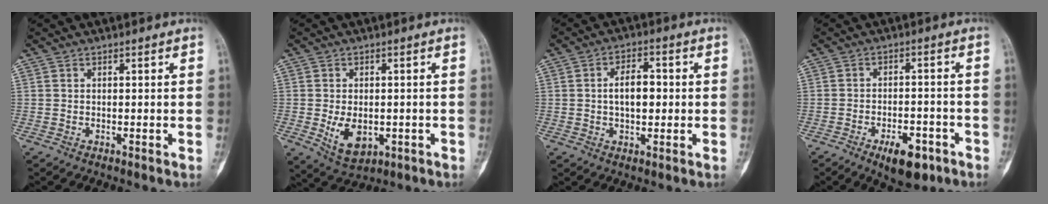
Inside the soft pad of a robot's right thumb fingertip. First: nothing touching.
{"total": 7.2, "force": [-1.5, 4.7, 5.3], "torque": [-0.073, -0.005, -0.010]}
{"total": 6.7, "force": [0.2, 3.7, 5.5], "torque": [-0.078, 0.011, -0.001]}
{"total": 8.6, "force": [-4.7, 4.1, 5.9], "torque": [-0.070, 0.022, -0.064]}